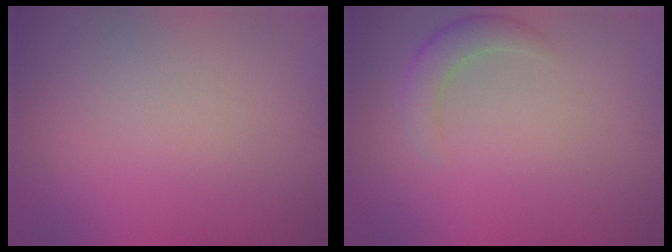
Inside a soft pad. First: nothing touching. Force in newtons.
{"total": 2.4, "press": 2.4, "slide": 0.2}